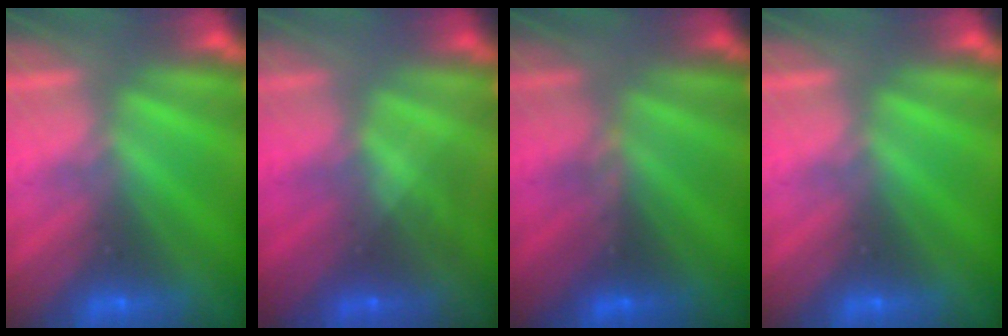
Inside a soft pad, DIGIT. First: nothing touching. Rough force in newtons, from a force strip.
{"total": 1.7}
{"total": 2.9}
{"total": 0.0}